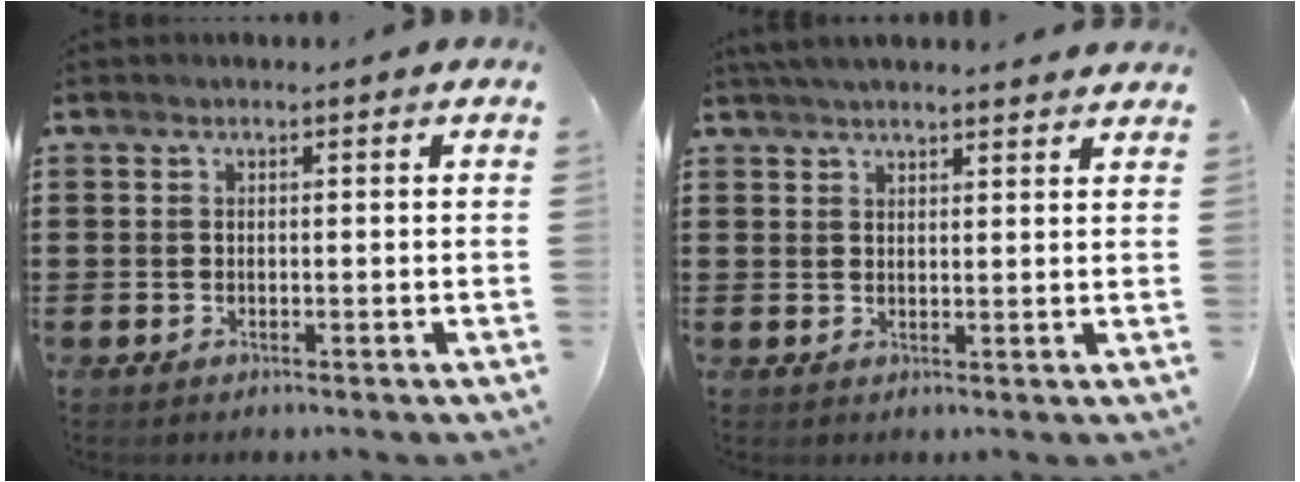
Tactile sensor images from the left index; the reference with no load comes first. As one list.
[{"total": 3.1, "force": [3.0, 0.2, 0.8], "torque": [-0.023, -0.002, 0.058]}]